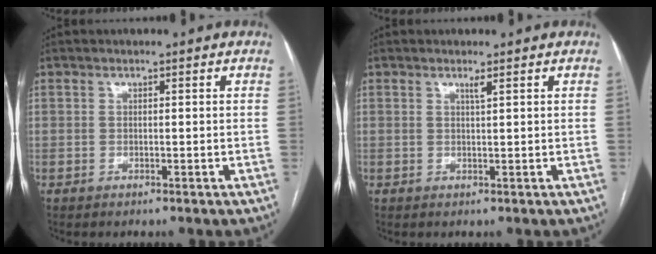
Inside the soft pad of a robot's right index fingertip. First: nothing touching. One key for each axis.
{"total": 1.0, "fx": 0.7, "fy": -0.3, "fz": 0.6, "tx": -0.018, "ty": -0.006, "tz": 0.015}